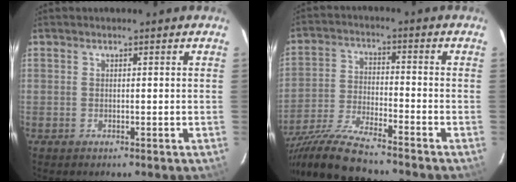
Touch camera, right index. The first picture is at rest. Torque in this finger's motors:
{"motor_torque": [1.23, -0.91, 0.39, 0.10]}